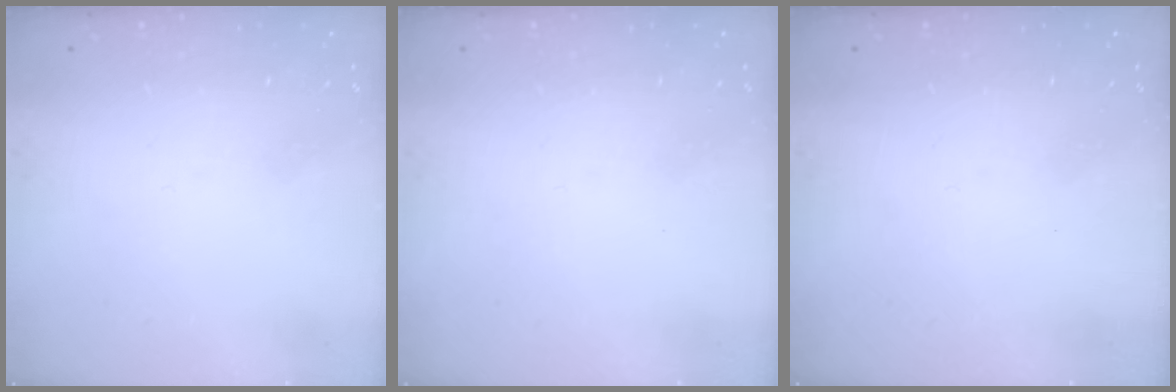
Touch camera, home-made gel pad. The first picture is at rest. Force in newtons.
{"total": 0.0}
{"total": 0.0}